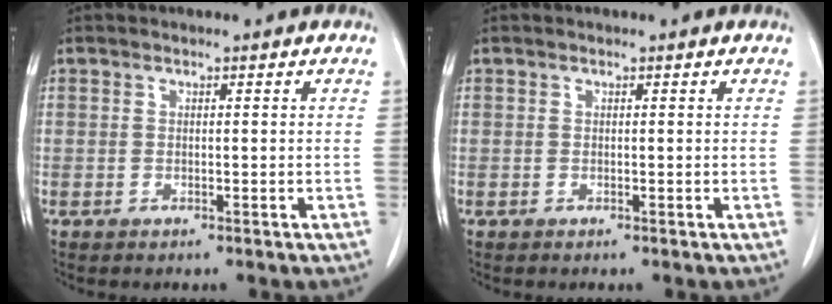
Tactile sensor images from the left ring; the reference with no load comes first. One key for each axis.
{"total": 0.0}